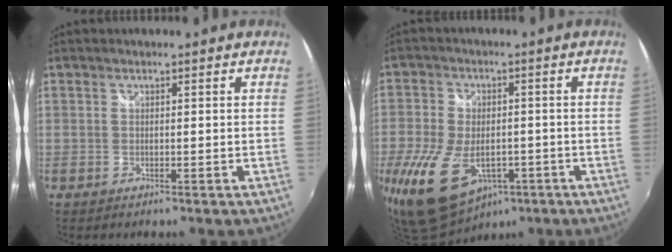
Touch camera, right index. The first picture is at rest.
{"total": 18.9, "force": [-7.8, 11.6, 12.7], "torque": [-0.297, -0.042, -0.124]}